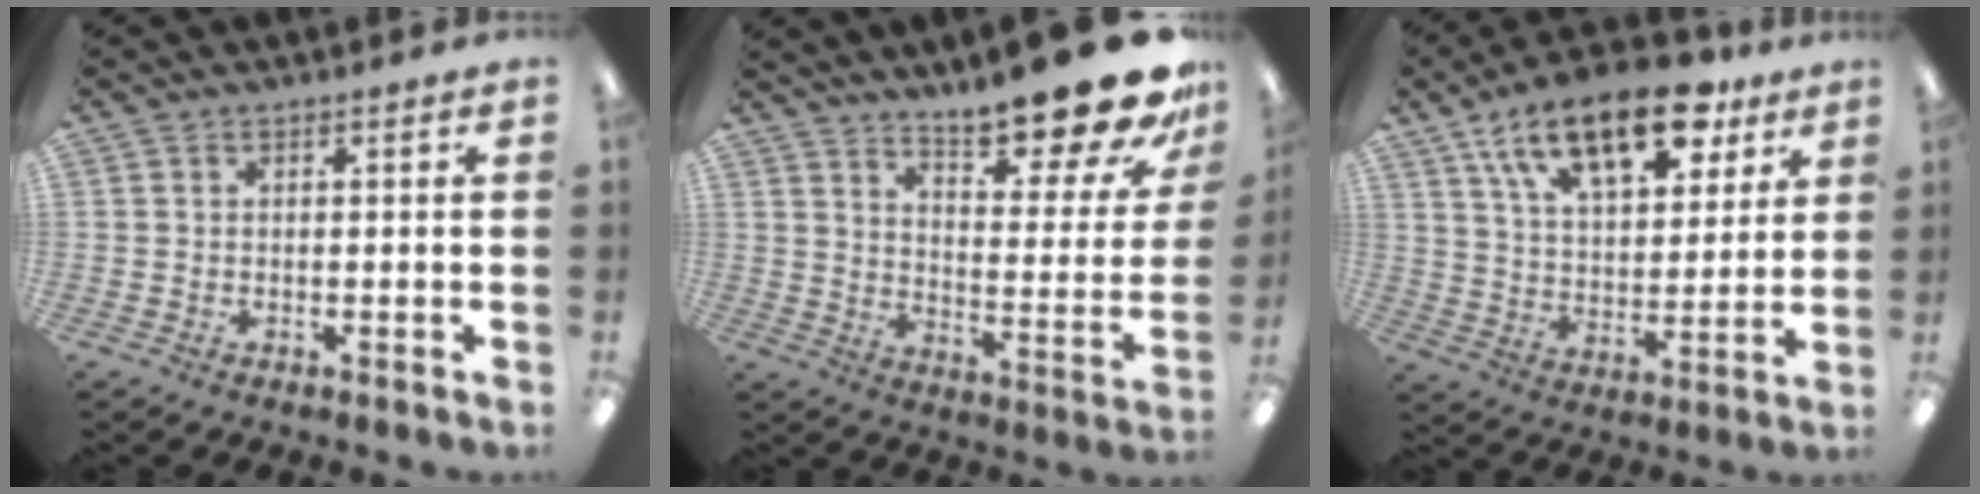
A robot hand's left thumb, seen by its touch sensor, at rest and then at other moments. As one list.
[{"total": 18.5, "force": [14.6, 4.0, 10.6], "torque": [-0.141, -0.117, 0.237]}, {"total": 19.3, "force": [12.2, 8.9, 12.0], "torque": [-0.190, -0.053, 0.207]}]